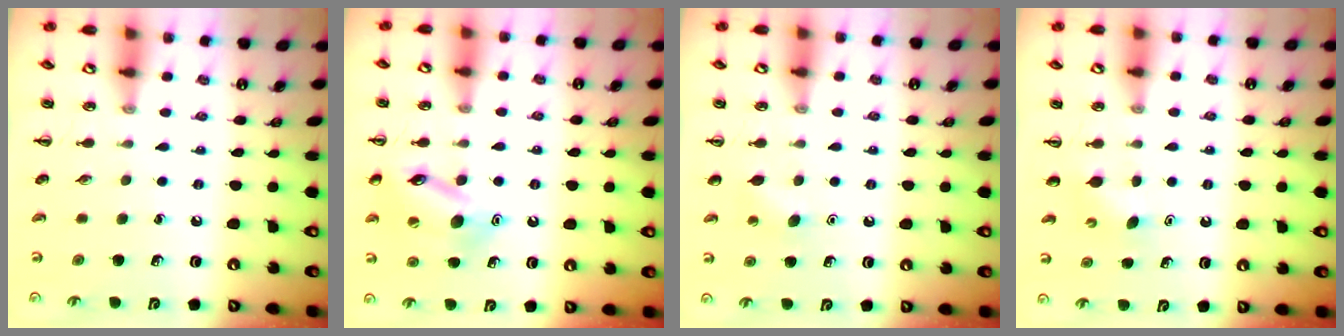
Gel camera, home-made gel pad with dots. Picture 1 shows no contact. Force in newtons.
{"total": 13.6, "press": 13.5, "slide": 2.0}
{"total": 4.0, "press": 3.8, "slide": 1.1}
{"total": 3.1, "press": 3.0, "slide": 0.7}